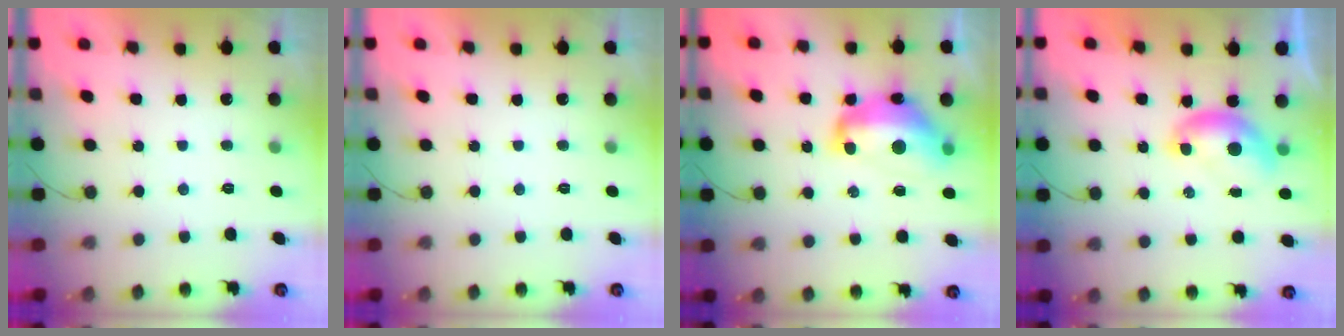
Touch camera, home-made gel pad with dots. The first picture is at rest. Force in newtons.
{"total": 0.0}
{"total": 14.7, "press": 14.6, "slide": 1.4}
{"total": 6.8, "press": 6.7, "slide": 0.4}